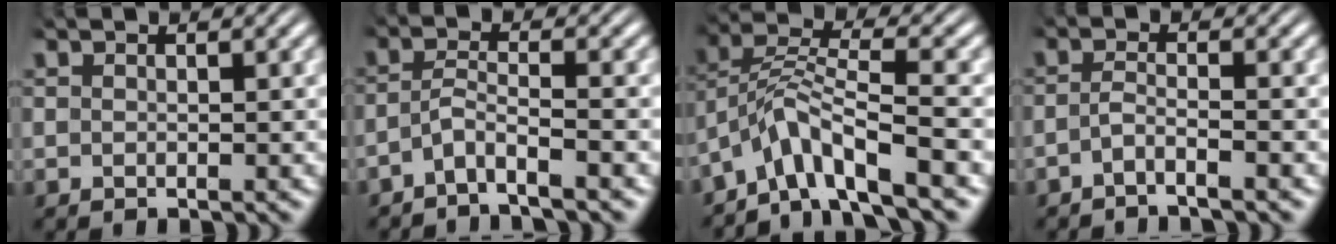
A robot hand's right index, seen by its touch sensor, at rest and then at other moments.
{"total": 3.5, "force": [-2.7, 1.3, 1.8], "torque": [-0.047, -0.015, -0.042]}
{"total": 6.0, "force": [-1.1, 4.0, 4.3], "torque": [-0.111, -0.012, -0.019]}
{"total": 2.3, "force": [-2.0, 0.2, 1.2], "torque": [-0.033, -0.012, -0.032]}